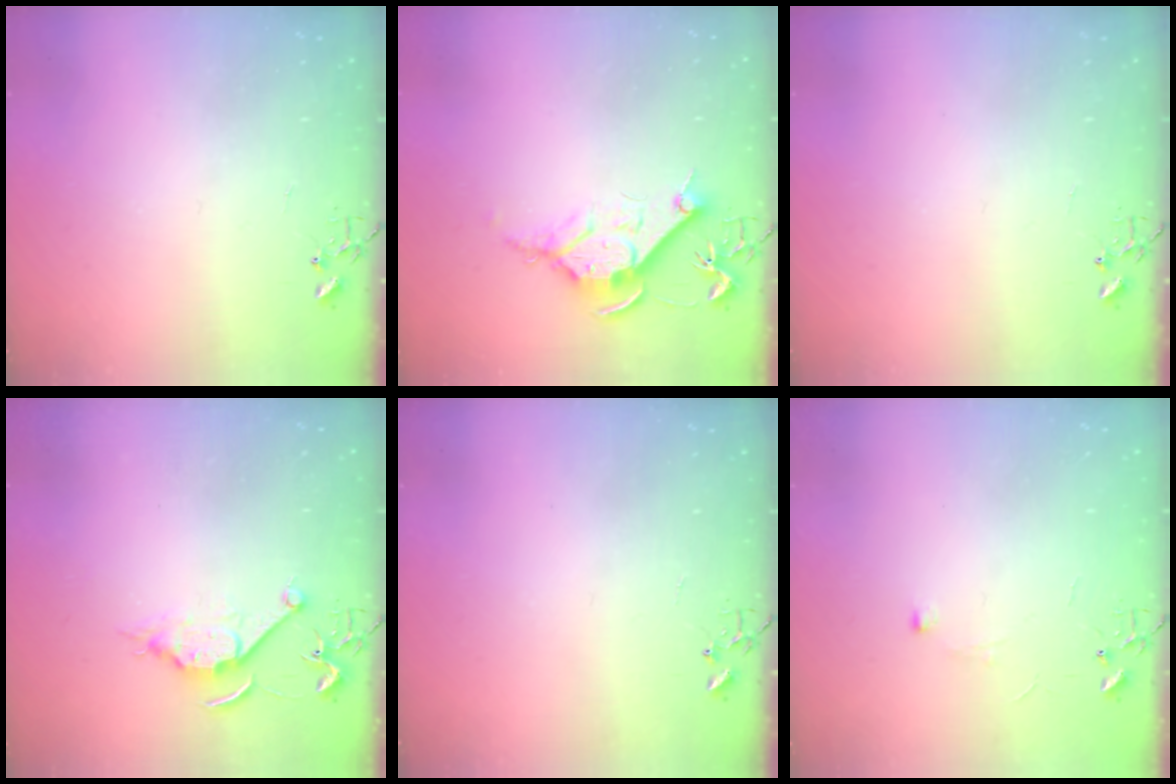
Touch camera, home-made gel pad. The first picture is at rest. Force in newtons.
{"total": 10.1, "press": 10.1, "slide": 0.6}
{"total": 0.0}
{"total": 7.7, "press": 7.6, "slide": 0.8}
{"total": 0.0}
{"total": 5.1, "press": 5.0, "slide": 0.6}